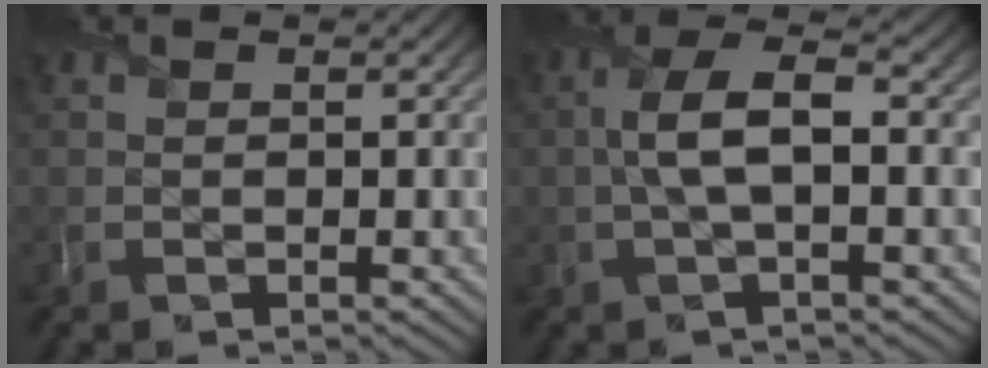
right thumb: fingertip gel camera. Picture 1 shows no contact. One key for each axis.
{"total": 5.7, "fx": -0.2, "fy": 2.0, "fz": 5.4, "tx": -0.114, "ty": 0.012, "tz": -0.011}